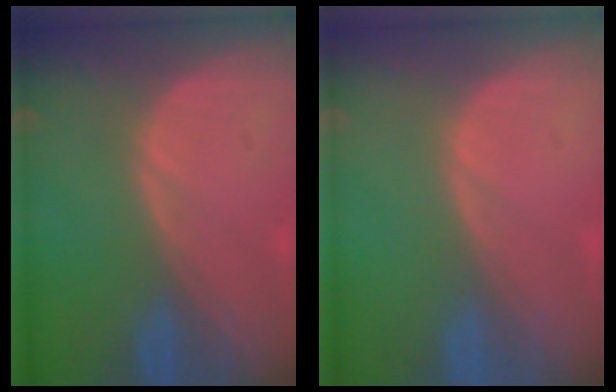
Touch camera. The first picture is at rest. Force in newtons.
{"total": 0.0}